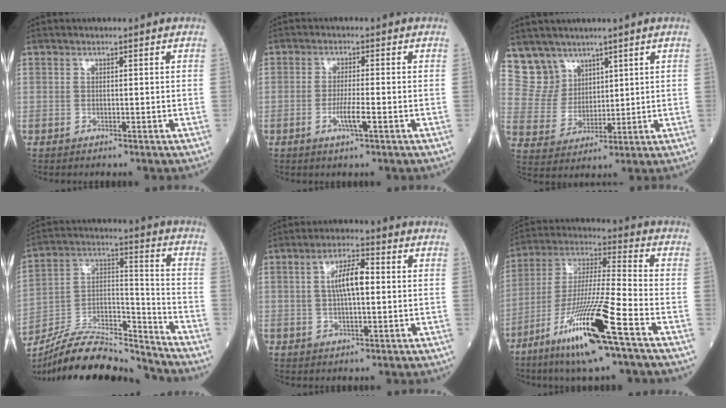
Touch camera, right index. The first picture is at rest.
{"total": 3.5, "force": [-1.3, 0.1, 3.2], "torque": [-0.064, -0.004, -0.023]}
{"total": 6.5, "force": [4.9, 4.3, -0.3], "torque": [-0.001, 0.008, 0.108]}
{"total": 18.2, "force": [-17.4, 2.1, 4.9], "torque": [-0.092, 0.029, -0.302]}
{"total": 6.3, "force": [0.8, 1.6, 6.1], "torque": [-0.115, 0.012, 0.013]}
{"total": 17.2, "force": [-8.9, 0.2, 14.8], "torque": [-0.310, -0.035, -0.167]}